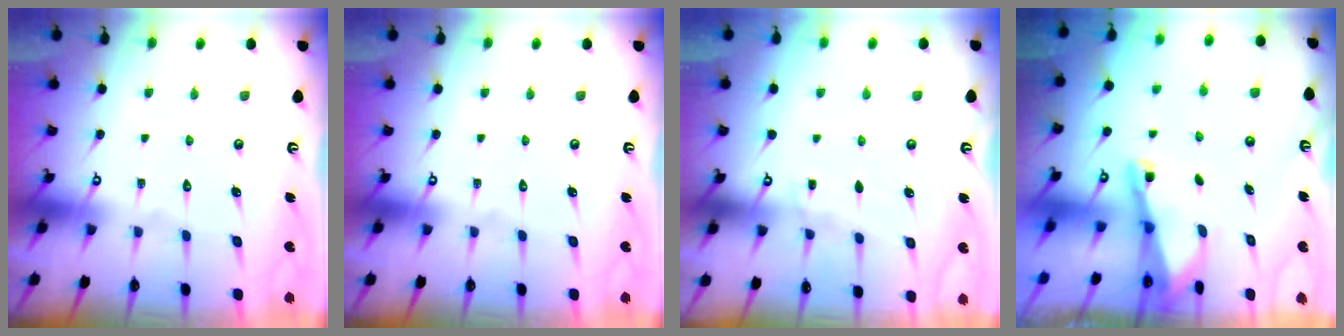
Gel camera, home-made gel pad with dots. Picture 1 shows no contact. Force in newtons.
{"total": 0.0}
{"total": 4.1, "press": 4.1, "slide": 0.5}
{"total": 2.2, "press": 2.2, "slide": 0.3}